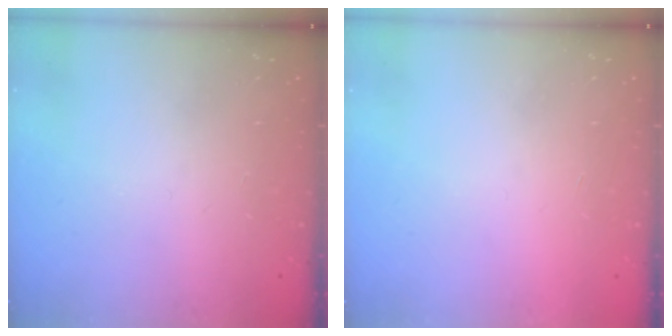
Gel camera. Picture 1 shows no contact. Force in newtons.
{"total": 1.6, "press": 1.6, "slide": 0.1}